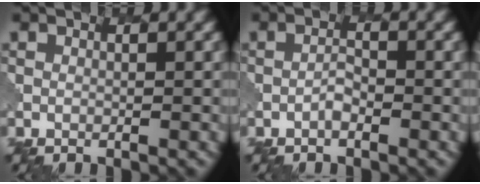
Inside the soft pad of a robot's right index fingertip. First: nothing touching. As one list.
[{"total": 0.7, "force": [-0.5, 0.2, 0.5], "torque": [-0.011, 0.003, -0.010]}]